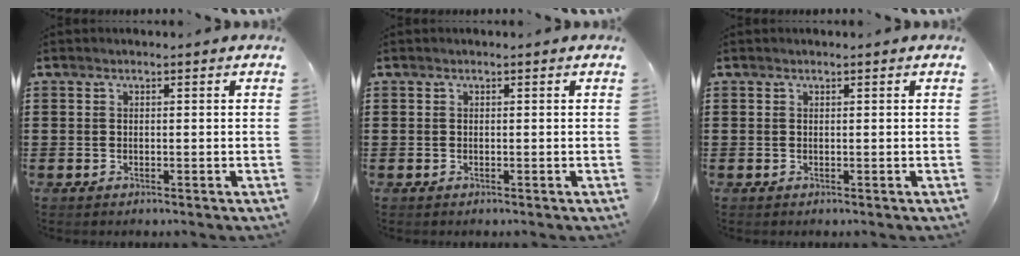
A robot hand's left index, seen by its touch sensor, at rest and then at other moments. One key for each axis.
{"total": 0.0}
{"total": 0.0}